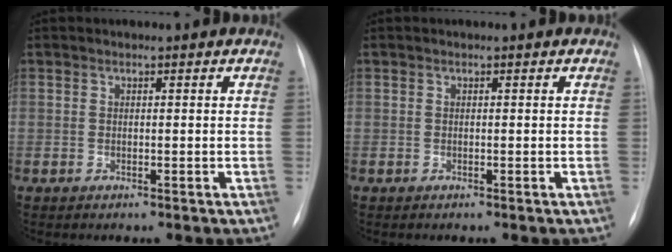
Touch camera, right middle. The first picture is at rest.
{"total": 0.0}